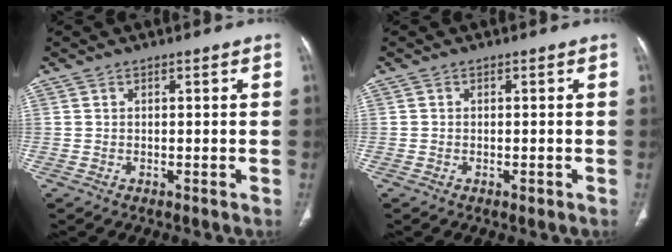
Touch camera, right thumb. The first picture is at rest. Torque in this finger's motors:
{"motor_torque": [0.56, -0.28, 0.11, -0.77, 0.04]}